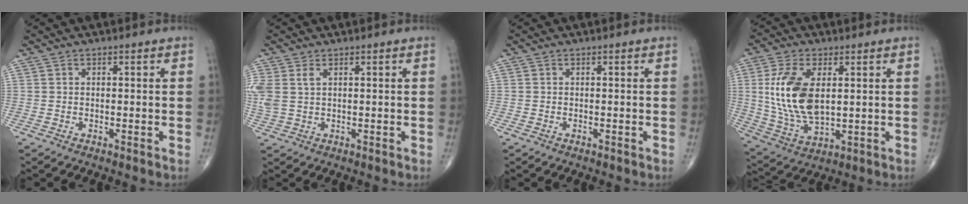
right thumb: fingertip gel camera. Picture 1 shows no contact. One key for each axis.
{"total": 4.6, "fx": 1.5, "fy": 2.5, "fz": 3.5, "tx": -0.103, "ty": 0.012, "tz": 0.040}
{"total": 0.0}
{"total": 14.8, "fx": 2.4, "fy": 7.9, "fz": 12.2, "tx": -0.245, "ty": -0.014, "tz": 0.056}